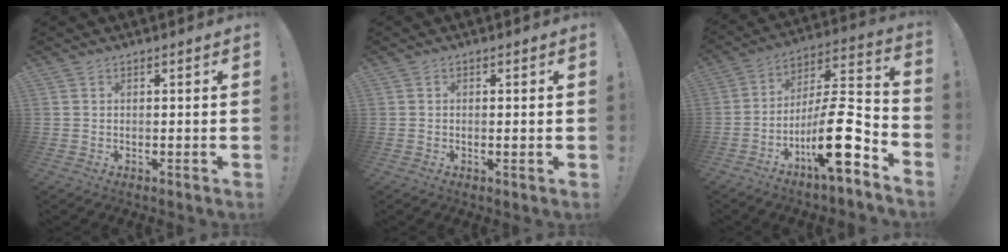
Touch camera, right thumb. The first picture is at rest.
{"total": 0.8, "force": [0.0, 0.1, 0.8], "torque": [-0.009, -0.003, -0.001]}
{"total": 19.1, "force": [-8.5, 5.0, 16.3], "torque": [-0.275, 0.041, -0.139]}